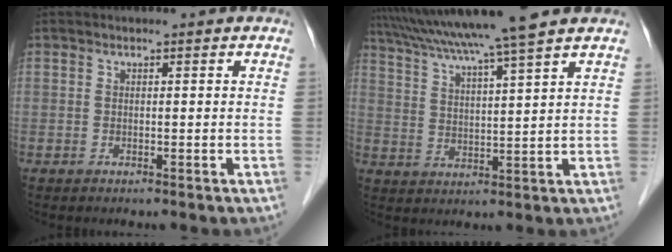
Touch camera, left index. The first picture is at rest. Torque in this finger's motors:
{"motor_torque": [0.15, -0.63, 0.91, 0.21]}